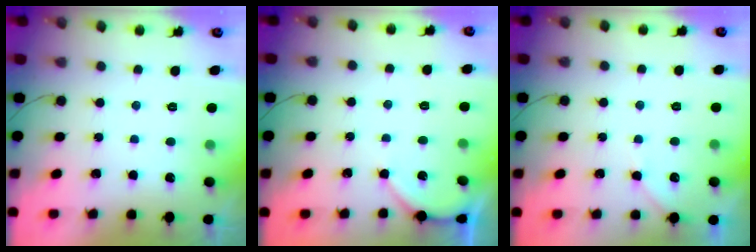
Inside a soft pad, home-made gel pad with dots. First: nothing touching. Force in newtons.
{"total": 2.9, "press": 2.8, "slide": 0.4}
{"total": 3.6, "press": 3.5, "slide": 0.5}